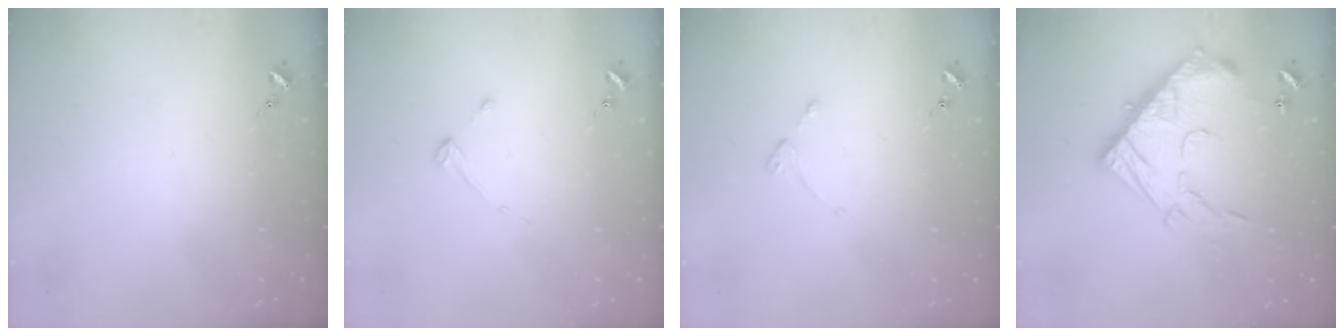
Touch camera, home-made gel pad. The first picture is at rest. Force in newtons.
{"total": 2.6, "press": 2.5, "slide": 0.4}
{"total": 2.7, "press": 2.6, "slide": 0.5}
{"total": 19.3, "press": 19.2, "slide": 1.6}